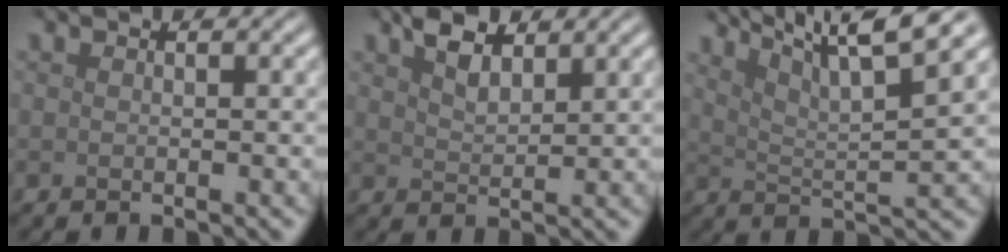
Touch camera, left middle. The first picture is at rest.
{"total": 2.9, "force": [2.0, 1.2, 1.7], "torque": [-0.037, 0.002, 0.041]}
{"total": 9.8, "force": [7.0, 1.8, 6.7], "torque": [-0.102, 0.018, 0.091]}